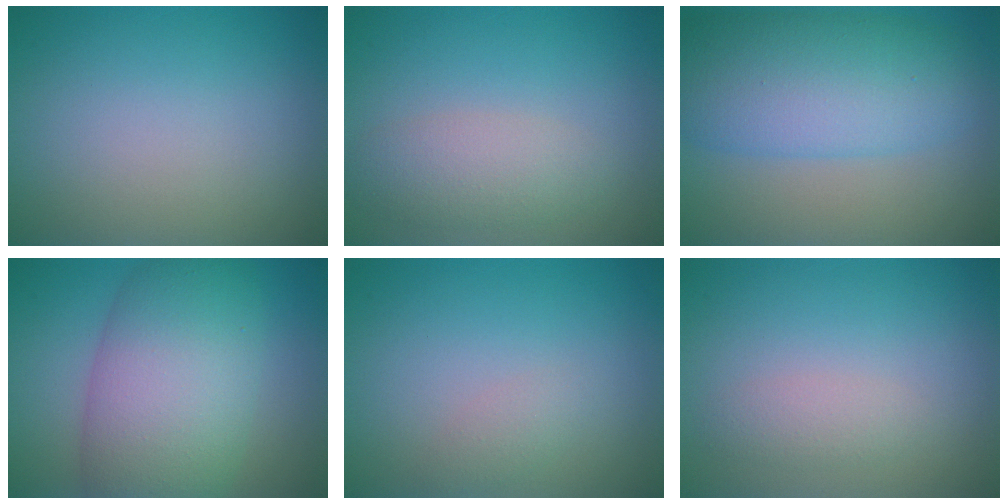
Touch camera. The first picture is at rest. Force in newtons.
{"total": 3.1, "press": 3.1, "slide": 0.0}
{"total": 8.6, "press": 8.6, "slide": 0.2}
{"total": 10.2, "press": 10.2, "slide": 0.6}
{"total": 1.1, "press": 1.1, "slide": 0.0}
{"total": 1.4, "press": 1.4, "slide": 0.1}